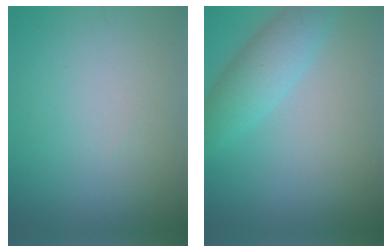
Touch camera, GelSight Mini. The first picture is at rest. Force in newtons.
{"total": 4.0, "press": 4.0, "slide": 0.1}